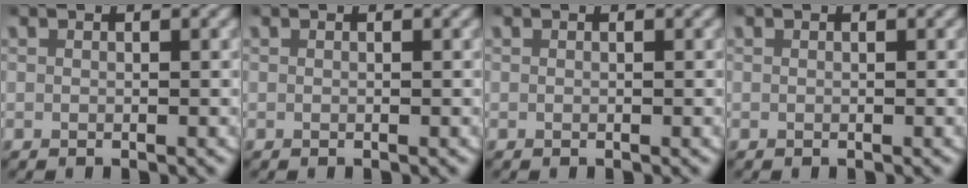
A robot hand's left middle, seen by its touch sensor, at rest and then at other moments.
{"total": 0.0}
{"total": 0.0}
{"total": 0.0}